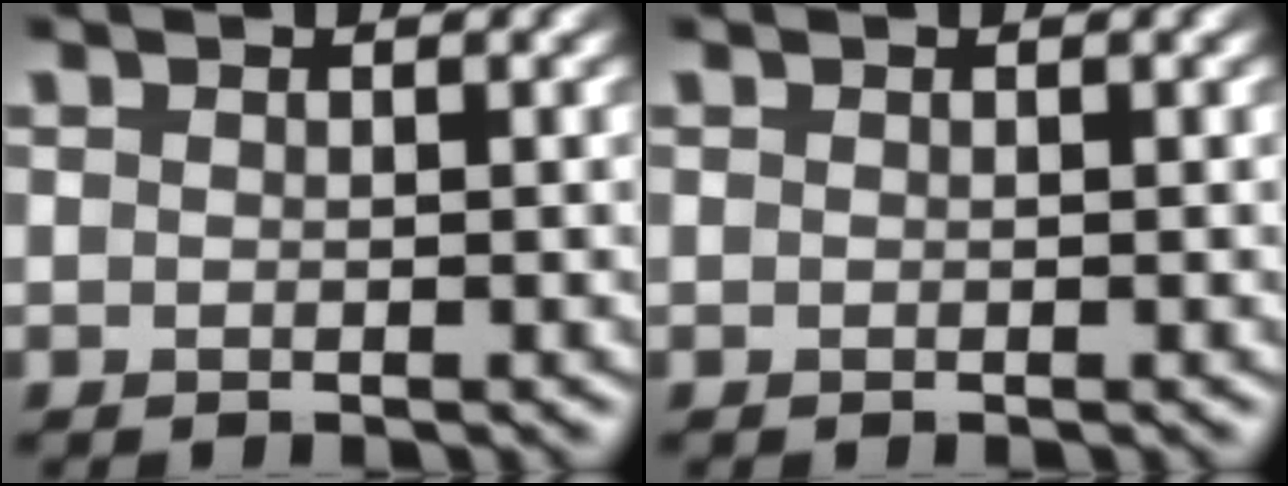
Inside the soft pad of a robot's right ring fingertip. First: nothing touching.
{"total": 0.0}